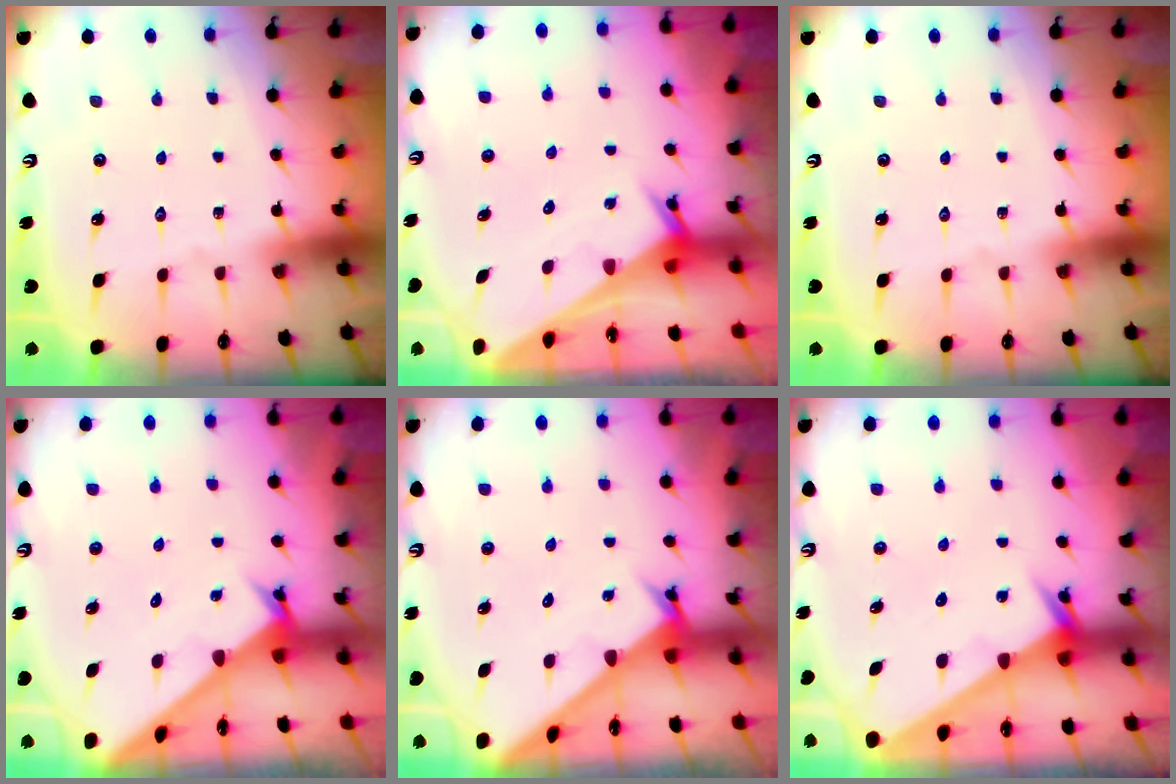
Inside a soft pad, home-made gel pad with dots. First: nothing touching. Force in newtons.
{"total": 3.0, "press": 3.0, "slide": 0.3}
{"total": 0.0}
{"total": 2.3, "press": 2.3, "slide": 0.1}
{"total": 2.3, "press": 2.3, "slide": 0.1}
{"total": 2.3, "press": 2.3, "slide": 0.1}